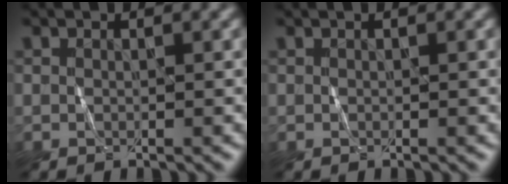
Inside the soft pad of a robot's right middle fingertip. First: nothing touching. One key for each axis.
{"total": 0.0}